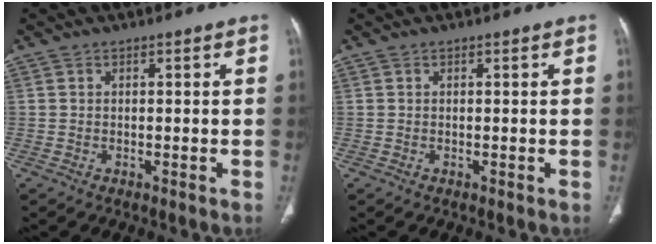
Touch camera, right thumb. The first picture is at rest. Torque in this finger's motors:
{"motor_torque": [-0.66, 0.88, 0.28, -0.07, -0.01]}